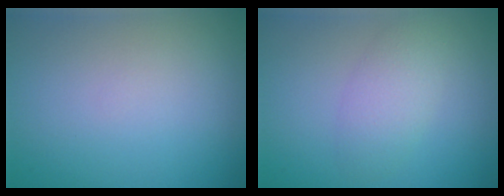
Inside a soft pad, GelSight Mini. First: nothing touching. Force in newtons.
{"total": 2.7, "press": 2.7, "slide": 0.1}